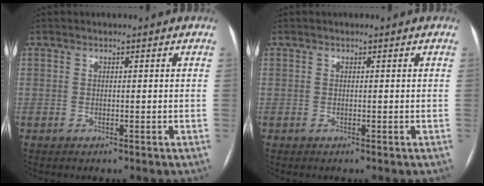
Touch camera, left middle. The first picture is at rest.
{"total": 0.0}